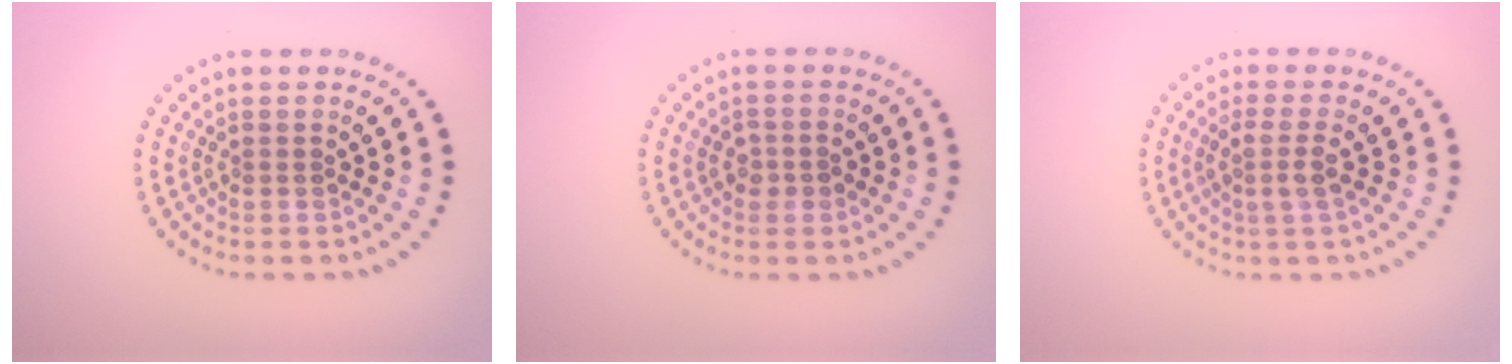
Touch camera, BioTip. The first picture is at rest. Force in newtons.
{"total": 1.4, "press": 1.3, "slide": 0.3}
{"total": 2.1, "press": 1.8, "slide": 1.1}